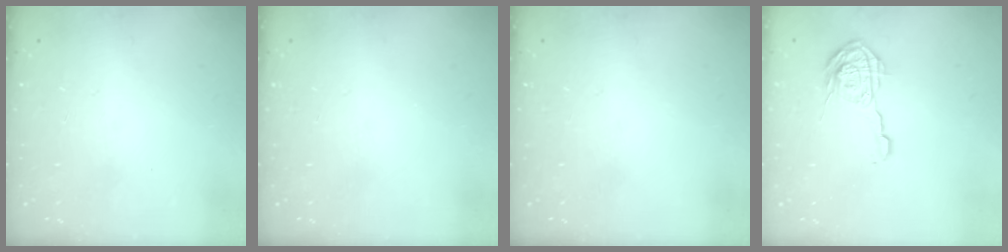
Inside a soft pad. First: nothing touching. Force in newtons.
{"total": 0.0}
{"total": 0.0}
{"total": 9.9, "press": 9.9, "slide": 0.5}